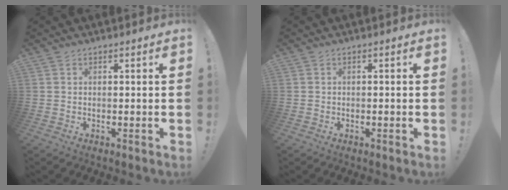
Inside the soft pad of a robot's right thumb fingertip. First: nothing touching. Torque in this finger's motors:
{"motor_torque": [0.04, 0.00, 0.14, -0.08, 0.00]}